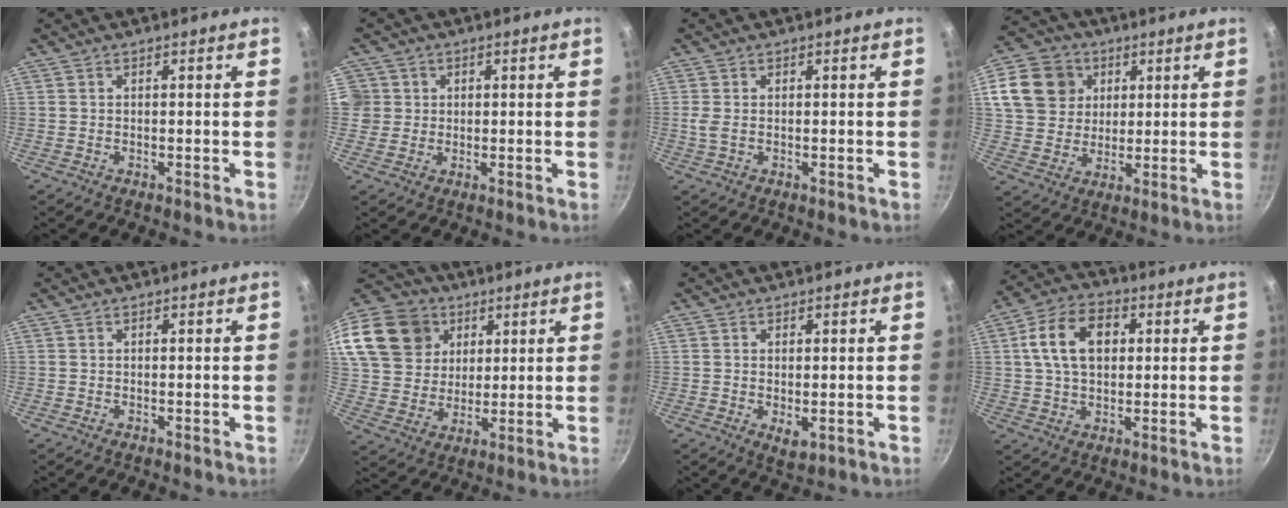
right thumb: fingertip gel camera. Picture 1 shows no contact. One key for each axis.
{"total": 4.8, "fx": 0.9, "fy": 4.6, "fz": 0.8, "tx": 0.016, "ty": 0.008, "tz": 0.013}
{"total": 1.7, "fx": 0.1, "fy": 0.7, "fz": 1.6, "tx": -0.036, "ty": -0.002, "tz": 0.002}
{"total": 14.5, "fx": 4.8, "fy": 12.2, "fz": 6.3, "tx": -0.107, "ty": 0.006, "tz": 0.084}
{"total": 0.0}
{"total": 21.5, "fx": 9.2, "fy": 16.9, "fz": 9.6, "tx": -0.202, "ty": 0.012, "tz": 0.176}
{"total": 2.9, "fx": -0.2, "fy": 1.7, "fz": 2.4, "tx": -0.039, "ty": -0.012, "tz": 0.001}
{"total": 12.4, "fx": 2.7, "fy": 8.4, "fz": 8.7, "tx": -0.137, "ty": 0.014, "tz": 0.036}